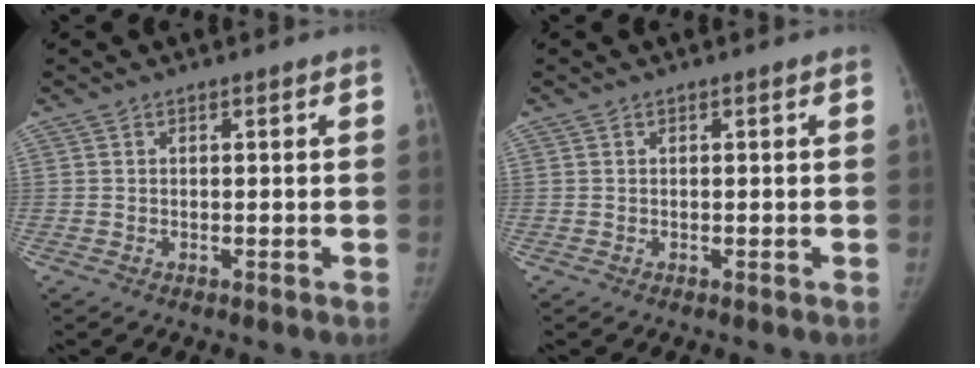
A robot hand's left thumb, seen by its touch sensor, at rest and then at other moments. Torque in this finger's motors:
{"motor_torque": [-0.03, 0.00, 0.05, 0.11, 0.00]}